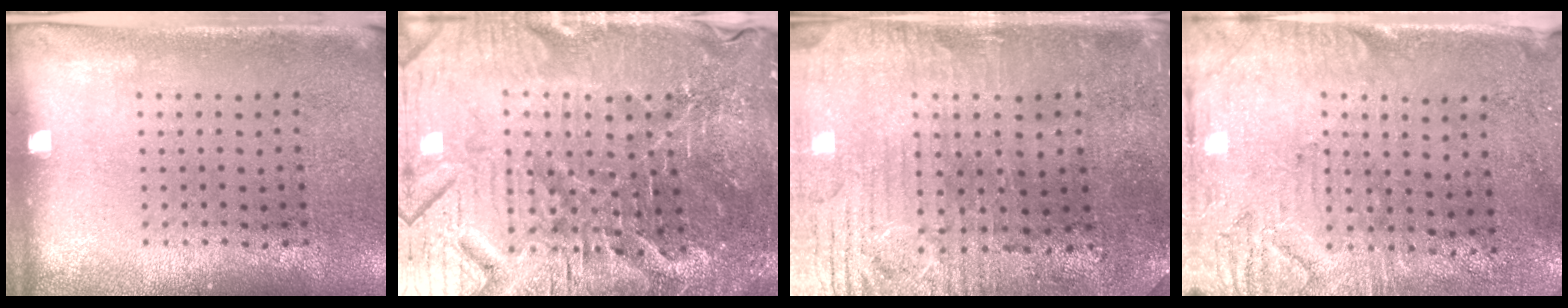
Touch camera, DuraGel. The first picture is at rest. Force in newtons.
{"total": 6.5, "press": 5.9, "slide": 2.5}
{"total": 1.5, "press": 1.3, "slide": 0.6}
{"total": 3.0, "press": 2.5, "slide": 1.7}